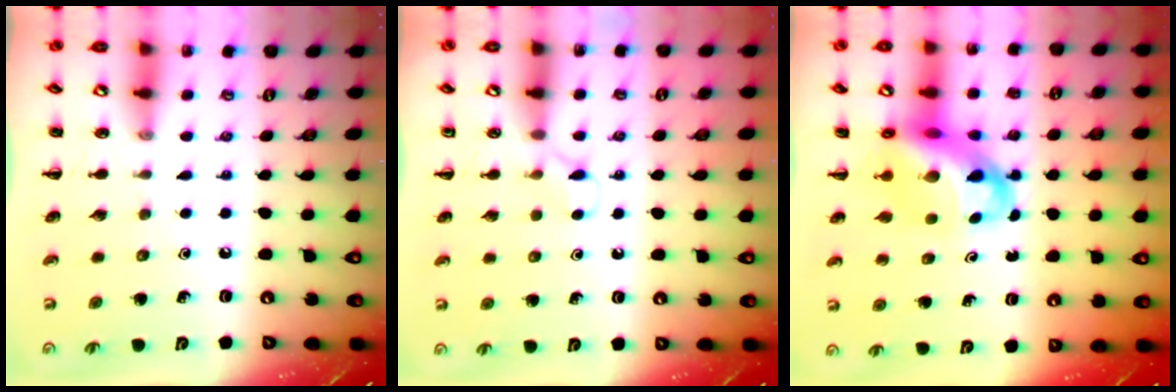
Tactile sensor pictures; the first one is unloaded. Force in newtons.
{"total": 2.6, "press": 2.4, "slide": 0.9}
{"total": 11.9, "press": 11.5, "slide": 3.1}